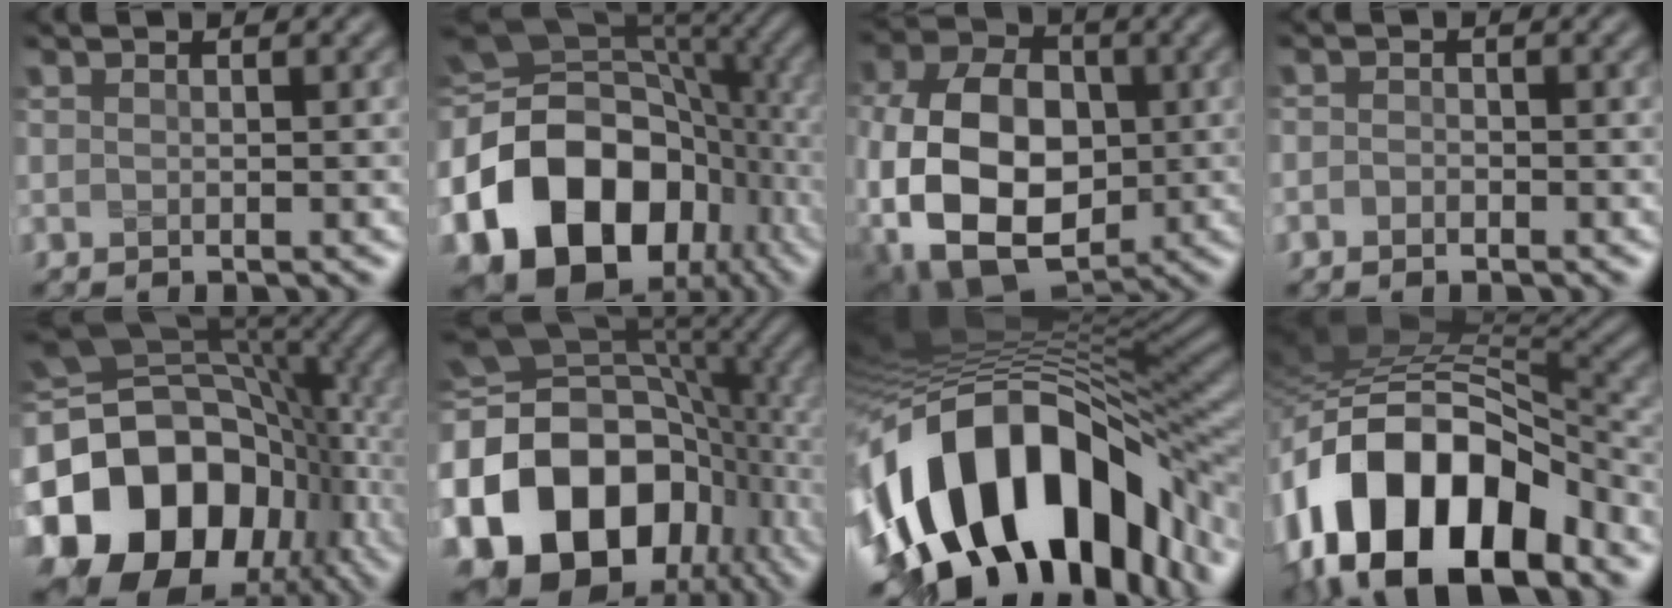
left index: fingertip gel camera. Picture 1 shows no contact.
{"total": 18.6, "force": [-5.8, 13.8, 11.1], "torque": [-0.229, -0.021, -0.097]}
{"total": 13.7, "force": [-2.4, 9.4, 9.6], "torque": [-0.194, -0.010, -0.037]}
{"total": 0.9, "force": [-0.6, 0.5, 0.4], "torque": [-0.010, 0.004, -0.013]}
{"total": 20.6, "force": [-5.3, 15.5, 12.5], "torque": [-0.250, -0.022, -0.085]}
{"total": 18.8, "force": [-5.2, 13.6, 12.0], "torque": [-0.244, -0.019, -0.080]}
{"total": 17.4, "force": [-5.1, 9.6, 13.6], "torque": [-0.235, 0.005, -0.080]}
{"total": 16.4, "force": [-5.4, 10.0, 11.9], "torque": [-0.218, 0.001, -0.095]}